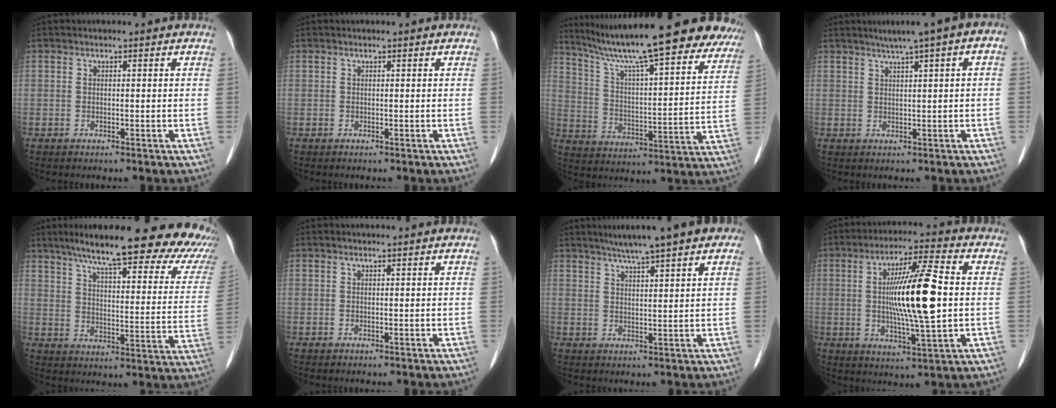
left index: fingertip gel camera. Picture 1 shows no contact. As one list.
[{"total": 0.0}, {"total": 30.3, "force": [25.6, 4.0, 15.7], "torque": [-0.245, -0.031, 0.344]}, {"total": 6.7, "force": [2.8, 0.6, 6.1], "torque": [-0.088, 0.028, 0.037]}, {"total": 25.6, "force": [20.7, 4.7, 14.3], "torque": [-0.187, -0.015, 0.252]}, {"total": 0.8, "force": [0.7, 0.0, 0.4], "torque": [-0.012, 0.011, 0.012]}, {"total": 9.7, "force": [7.2, 1.1, 6.4], "torque": [-0.092, 0.032, 0.095]}, {"total": 13.3, "force": [0.7, 1.2, 13.3], "torque": [-0.239, -0.002, 0.007]}]